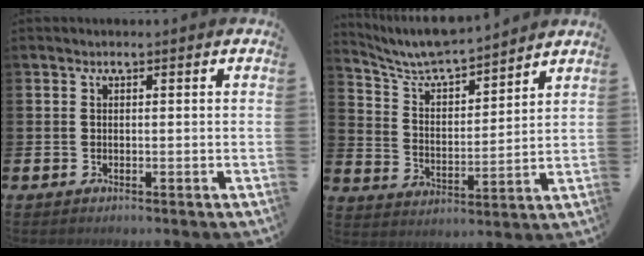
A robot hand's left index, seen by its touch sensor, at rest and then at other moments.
{"total": 7.2, "force": [7.0, 0.7, 1.8], "torque": [-0.064, -0.053, 0.121]}